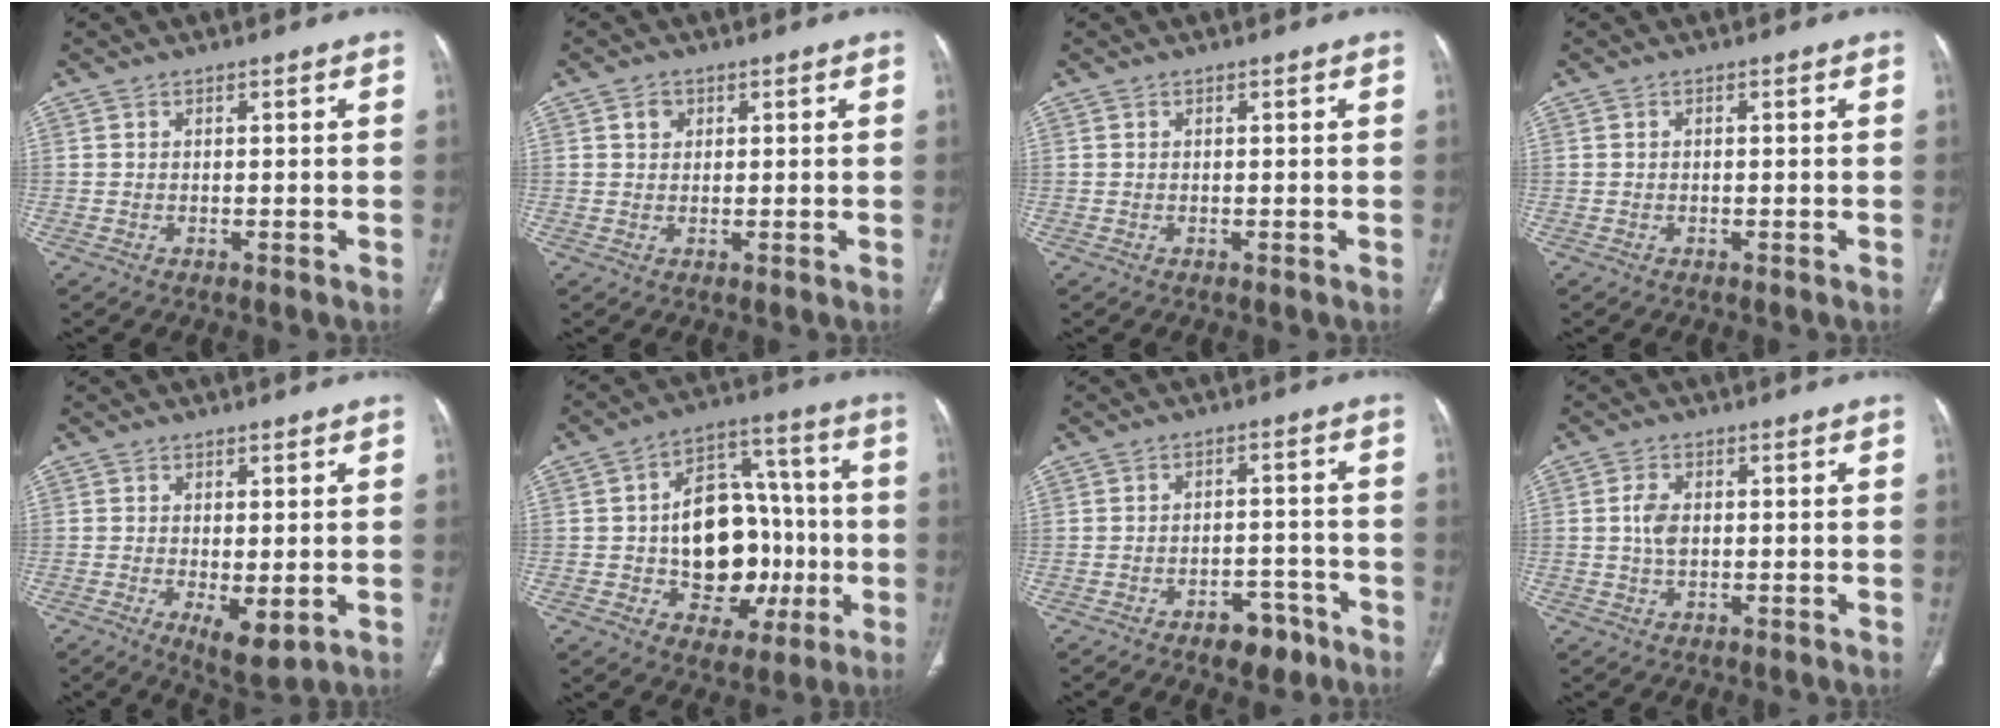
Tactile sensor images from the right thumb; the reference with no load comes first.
{"total": 2.1, "force": [0.9, 1.7, 0.9], "torque": [-0.006, -0.002, 0.013]}
{"total": 0.0}
{"total": 0.0}
{"total": 5.8, "force": [-1.3, 2.3, 5.1], "torque": [-0.083, -0.019, -0.012]}
{"total": 19.2, "force": [-2.5, 13.5, 13.5], "torque": [-0.145, 0.039, -0.022]}
{"total": 6.3, "force": [-4.1, 3.6, 3.3], "torque": [-0.024, 0.032, -0.055]}
{"total": 3.7, "force": [0.2, 2.2, 2.9], "torque": [-0.061, 0.002, 0.004]}